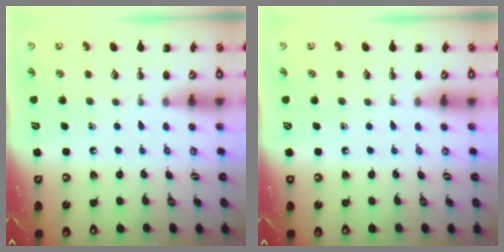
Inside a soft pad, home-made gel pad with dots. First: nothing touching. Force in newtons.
{"total": 0.0}